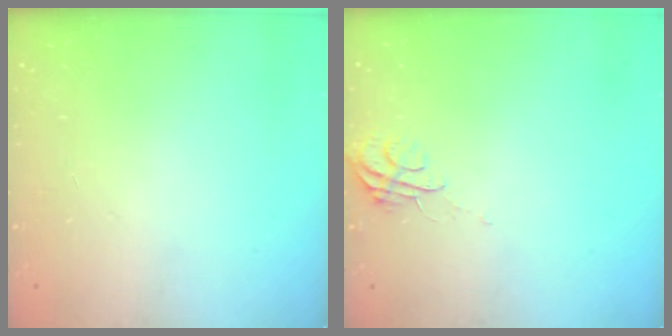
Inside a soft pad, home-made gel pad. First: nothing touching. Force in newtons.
{"total": 5.5, "press": 5.4, "slide": 0.4}